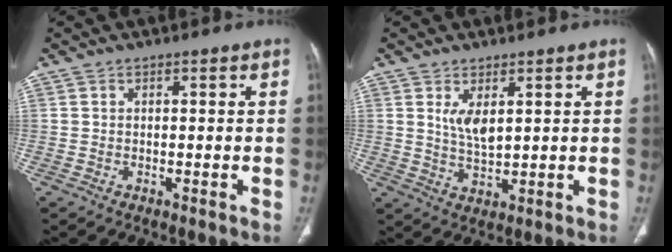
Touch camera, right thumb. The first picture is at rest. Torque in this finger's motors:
{"motor_torque": [0.09, 1.35, -0.12, 0.05, 0.12]}